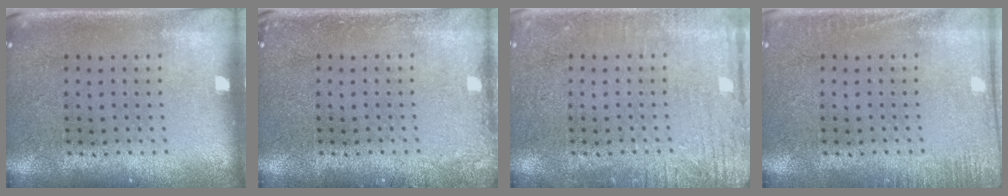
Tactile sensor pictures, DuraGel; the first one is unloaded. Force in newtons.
{"total": 1.2, "press": 1.2, "slide": 0.2}
{"total": 2.8, "press": 2.8, "slide": 0.4}
{"total": 1.9, "press": 1.9, "slide": 0.4}